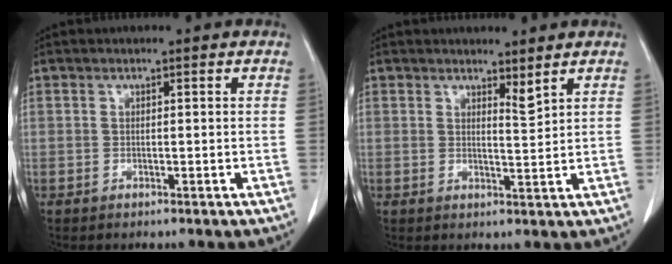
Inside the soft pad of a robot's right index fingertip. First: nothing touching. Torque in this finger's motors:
{"motor_torque": [-0.08, 0.21, 0.00, 0.00]}